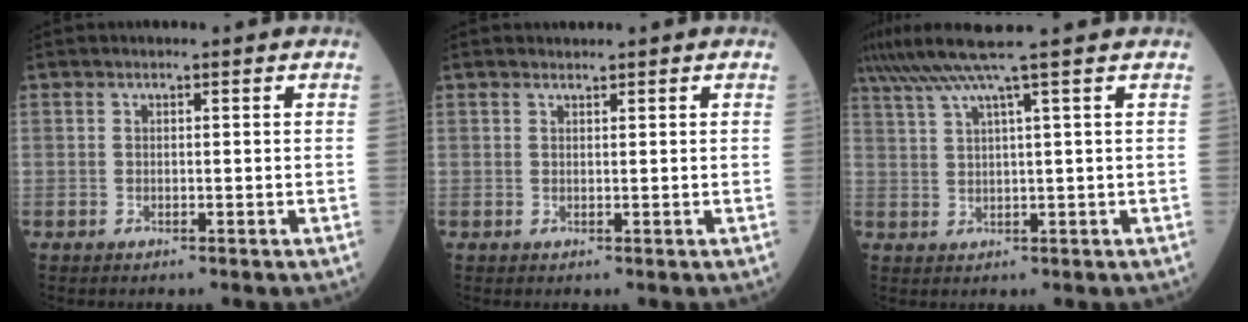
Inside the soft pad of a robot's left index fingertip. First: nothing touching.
{"total": 0.6, "force": [0.6, 0.0, 0.0], "torque": [-0.009, 0.004, 0.013]}
{"total": 7.8, "force": [5.8, -2.1, 4.8], "torque": [-0.083, 0.023, 0.096]}